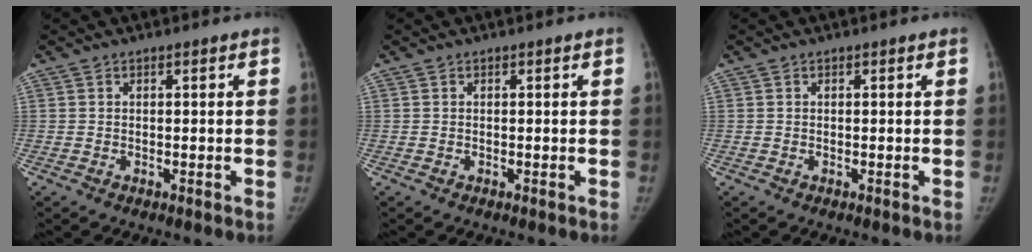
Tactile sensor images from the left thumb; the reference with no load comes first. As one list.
[{"total": 0.0}, {"total": 0.0}]